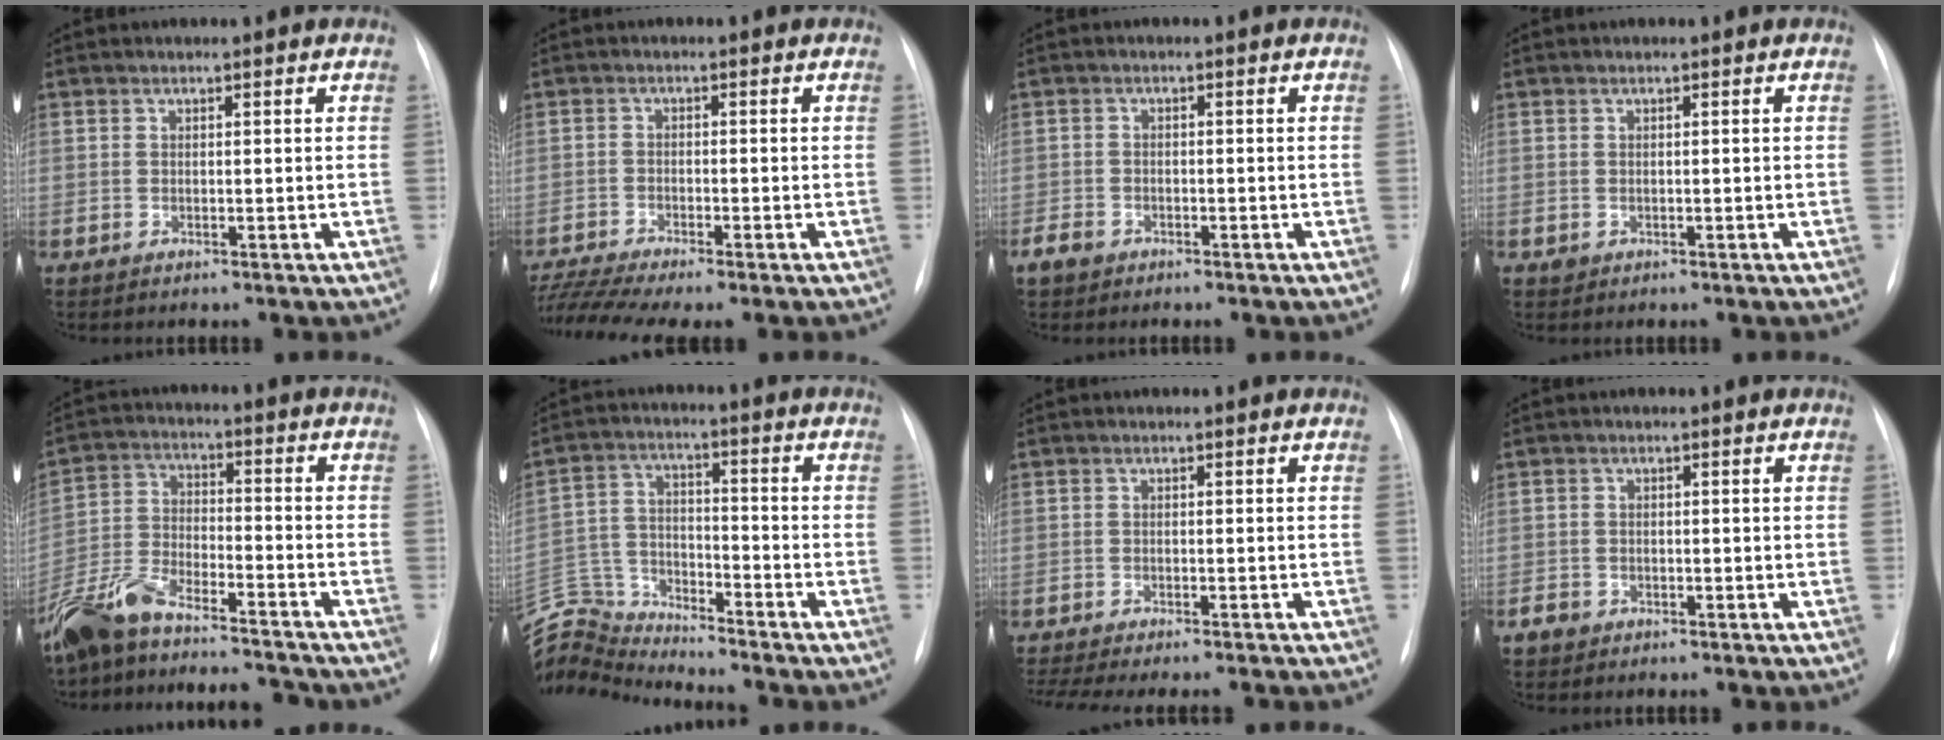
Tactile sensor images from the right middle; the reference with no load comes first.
{"total": 8.0, "force": [-6.9, -0.3, 4.1], "torque": [-0.082, -0.012, -0.117]}
{"total": 2.3, "force": [-1.6, 1.5, 0.6], "torque": [-0.017, 0.003, -0.026]}
{"total": 0.7, "force": [-0.3, 0.6, 0.2], "torque": [-0.003, 0.002, -0.001]}
{"total": 15.5, "force": [-13.9, 2.9, 6.1], "torque": [-0.128, 0.015, -0.244]}
{"total": 12.9, "force": [-12.9, 0.4, 0.4], "torque": [-0.018, 0.033, -0.246]}
{"total": 11.2, "force": [-10.0, 0.9, 4.9], "torque": [-0.066, -0.008, -0.135]}
{"total": 1.7, "force": [-1.1, 1.2, 0.1], "torque": [-0.006, 0.004, -0.020]}